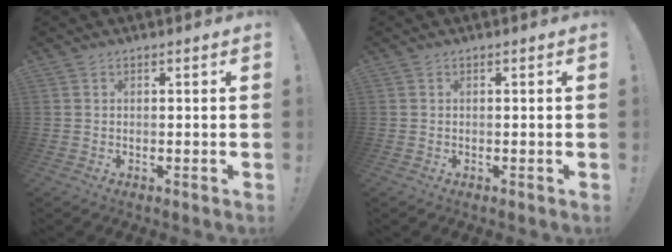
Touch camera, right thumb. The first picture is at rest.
{"total": 0.0}